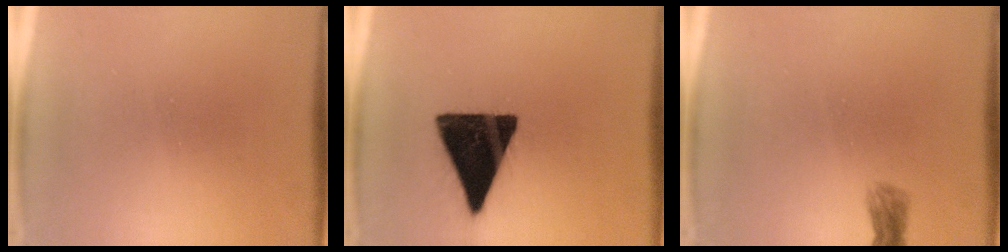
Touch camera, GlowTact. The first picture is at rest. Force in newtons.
{"total": 16.6}
{"total": 1.7}